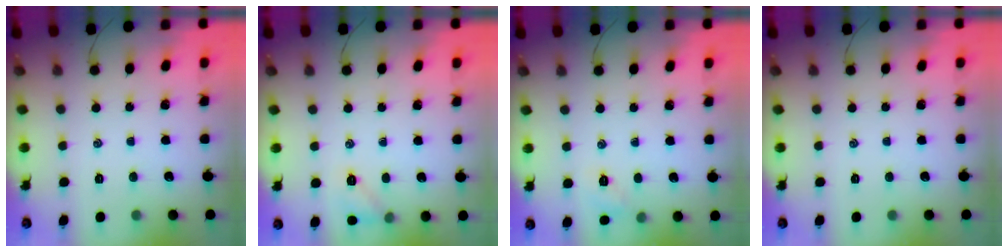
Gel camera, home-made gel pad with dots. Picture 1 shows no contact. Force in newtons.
{"total": 6.3, "press": 6.0, "slide": 1.9}
{"total": 5.1, "press": 4.9, "slide": 1.5}
{"total": 0.0}